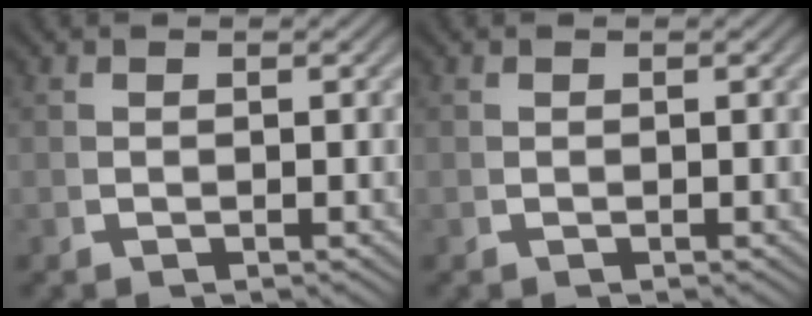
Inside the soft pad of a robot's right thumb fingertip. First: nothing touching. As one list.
[{"total": 0.0}]